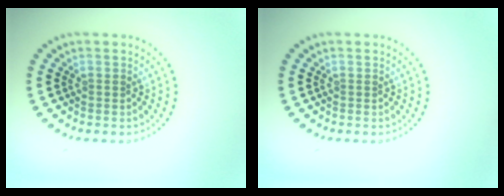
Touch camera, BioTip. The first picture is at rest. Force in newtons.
{"total": 0.0}